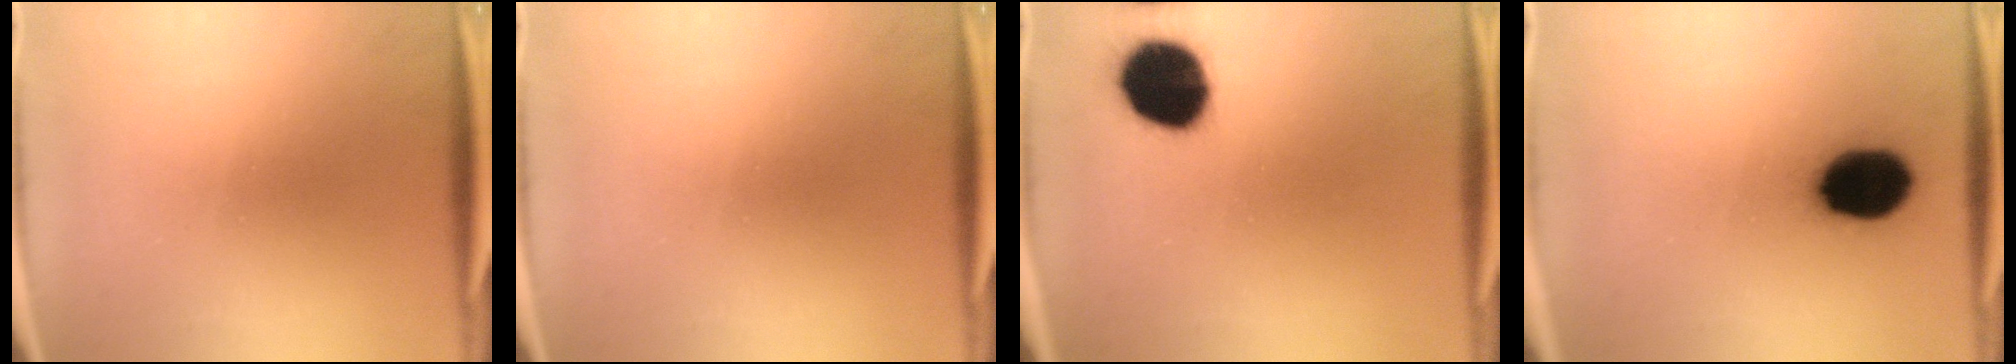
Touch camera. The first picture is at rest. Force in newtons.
{"total": 0.0}
{"total": 14.7}
{"total": 13.8}